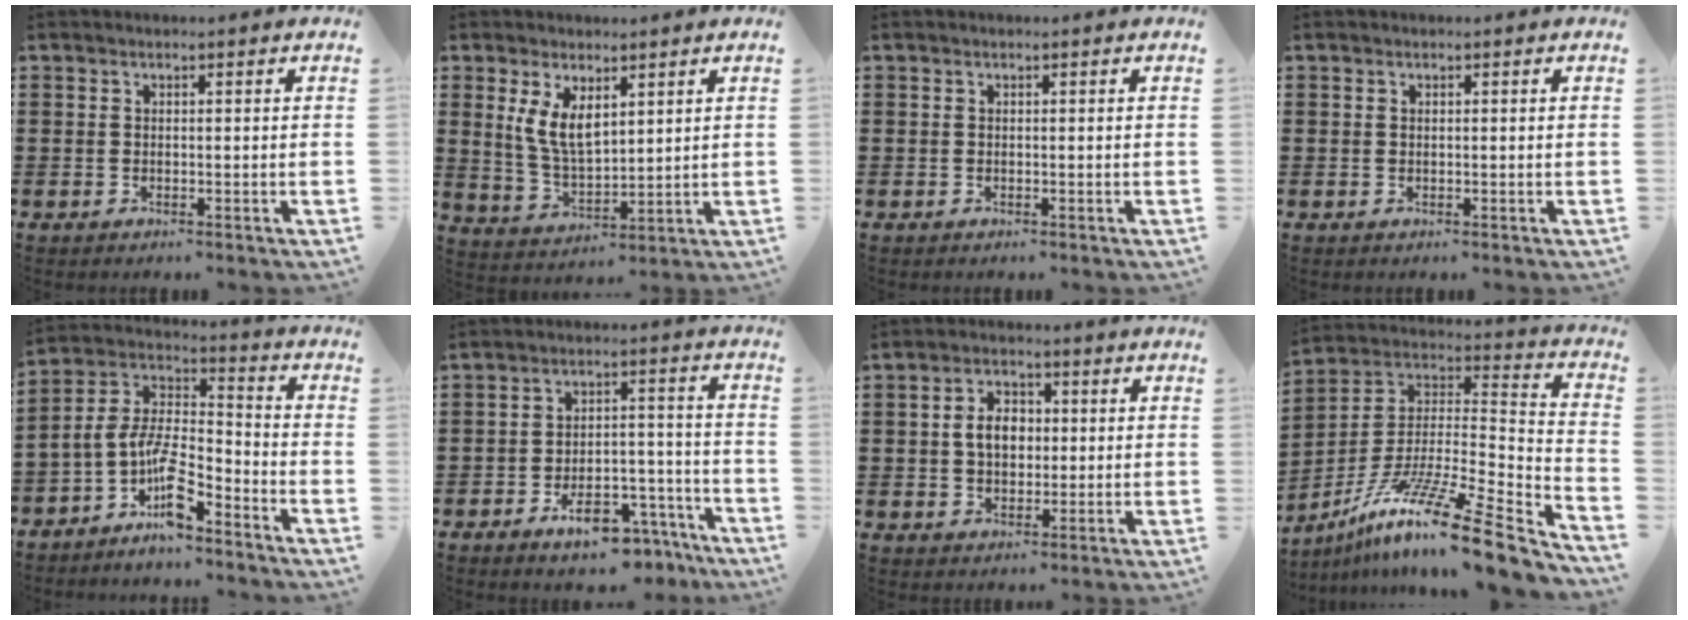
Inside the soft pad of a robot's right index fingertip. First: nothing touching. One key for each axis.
{"total": 6.2, "fx": 2.4, "fy": 3.0, "fz": 4.8, "tx": -0.110, "ty": 0.002, "tz": 0.043}
{"total": 0.0}
{"total": 0.0}
{"total": 8.3, "fx": -5.3, "fy": 3.0, "fz": 5.7, "tx": -0.140, "ty": -0.021, "tz": -0.112}
{"total": 8.6, "fx": -6.4, "fy": 3.3, "fz": 4.7, "tx": -0.072, "ty": 0.030, "tz": -0.112}
{"total": 4.9, "fx": 0.2, "fy": 3.4, "fz": 3.5, "tx": -0.068, "ty": 0.010, "tz": -0.001}
{"total": 15.3, "fx": -11.1, "fy": 1.3, "fz": 10.5, "tx": -0.190, "ty": 0.015, "tz": -0.201}